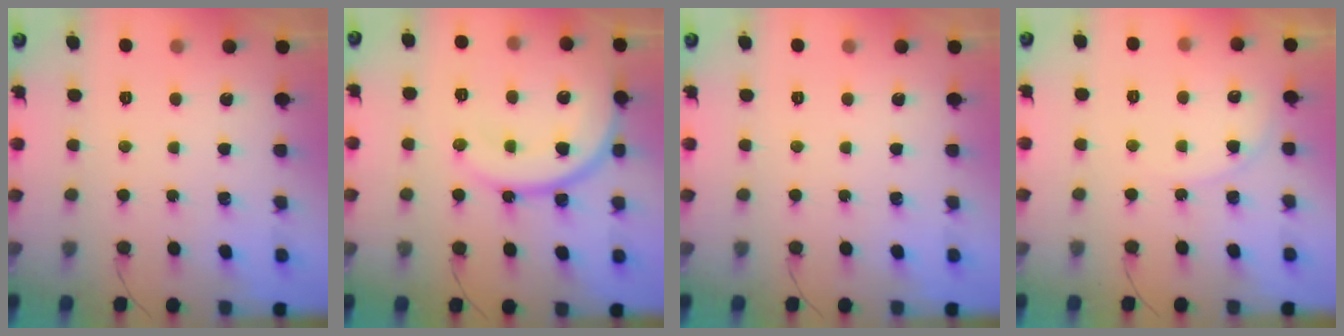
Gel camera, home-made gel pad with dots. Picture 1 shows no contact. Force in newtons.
{"total": 15.7, "press": 15.6, "slide": 1.5}
{"total": 0.0}
{"total": 4.9, "press": 4.9, "slide": 0.5}